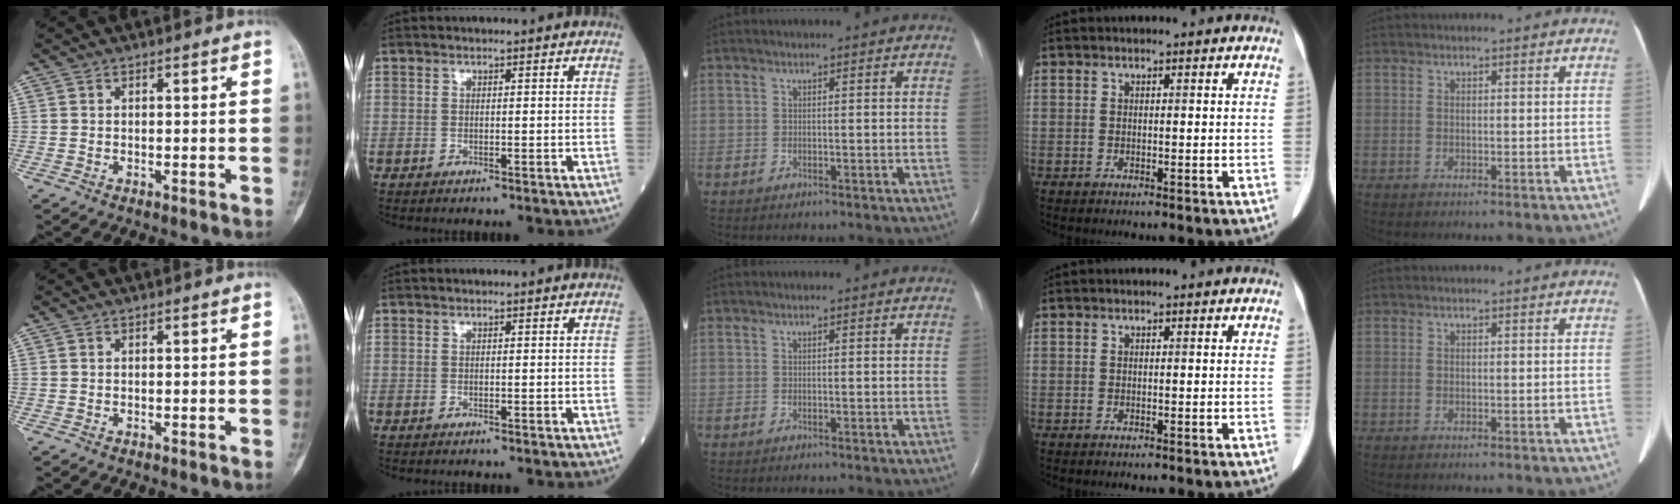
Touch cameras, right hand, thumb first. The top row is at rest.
{}